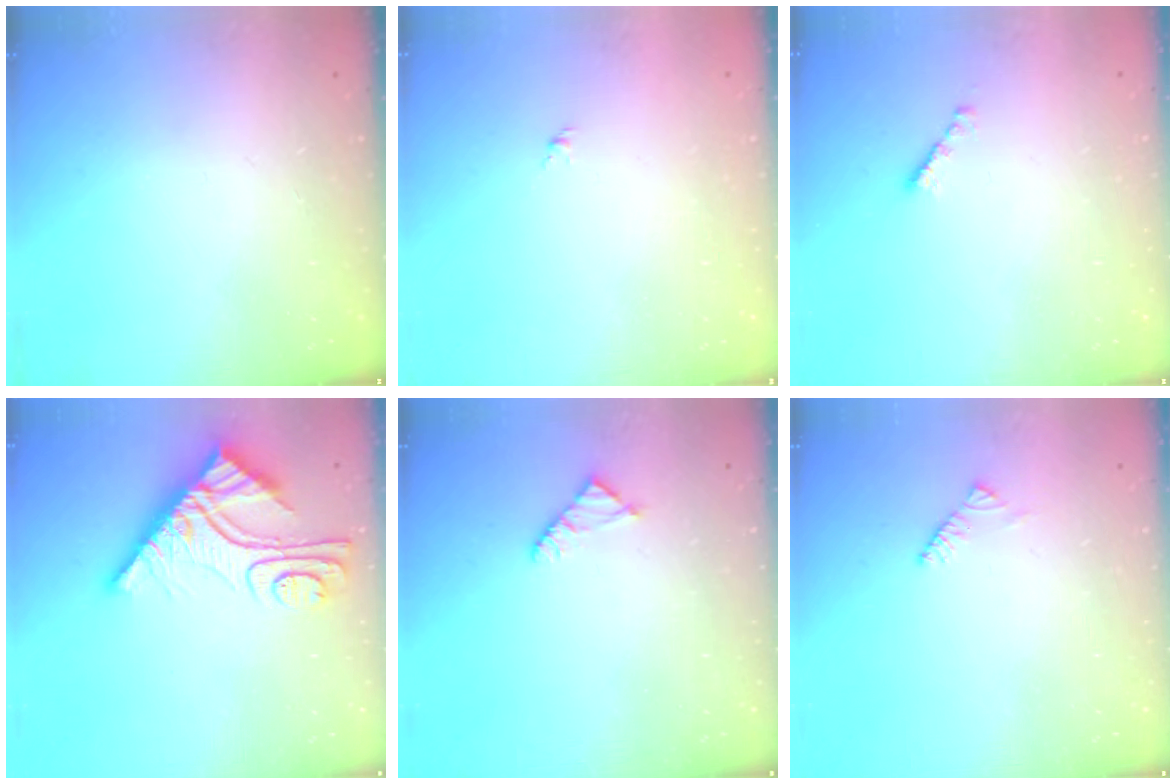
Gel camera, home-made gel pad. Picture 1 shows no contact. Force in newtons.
{"total": 1.4, "press": 1.2, "slide": 0.6}
{"total": 2.1, "press": 2.1, "slide": 0.3}
{"total": 13.6, "press": 13.6, "slide": 1.3}
{"total": 2.3, "press": 2.3, "slide": 0.4}
{"total": 2.9, "press": 2.9, "slide": 0.5}